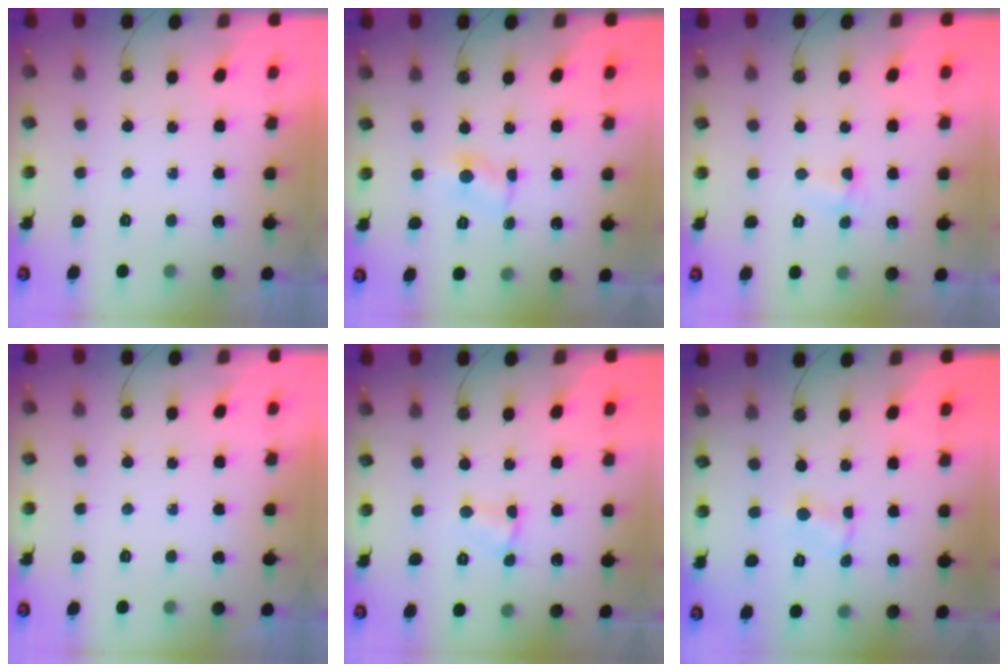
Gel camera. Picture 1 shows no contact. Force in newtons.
{"total": 3.8, "press": 3.8, "slide": 0.3}
{"total": 2.9, "press": 2.7, "slide": 1.0}
{"total": 0.0}
{"total": 1.9, "press": 1.9, "slide": 0.3}
{"total": 0.8, "press": 0.8, "slide": 0.1}